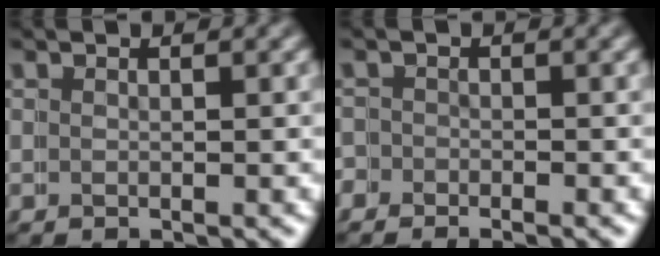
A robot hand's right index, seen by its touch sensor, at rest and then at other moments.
{"total": 2.1, "force": [-1.4, 1.5, -0.2], "torque": [-0.012, -0.004, -0.033]}